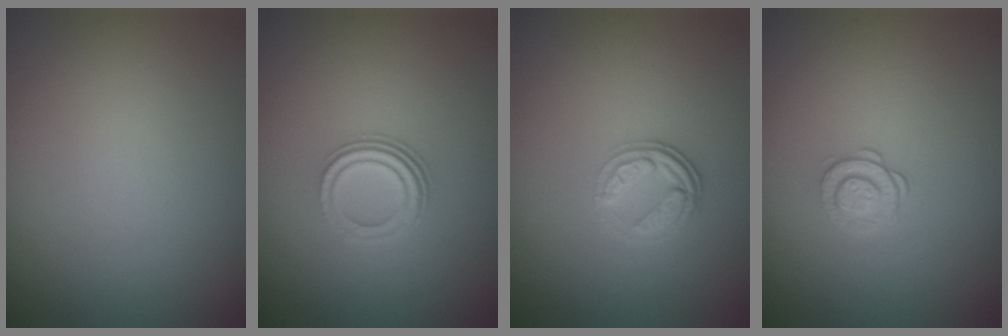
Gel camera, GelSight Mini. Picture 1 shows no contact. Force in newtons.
{"total": 3.0, "press": 2.1, "slide": 2.1}
{"total": 2.8, "press": 2.4, "slide": 1.3}
{"total": 1.6, "press": 1.2, "slide": 1.0}